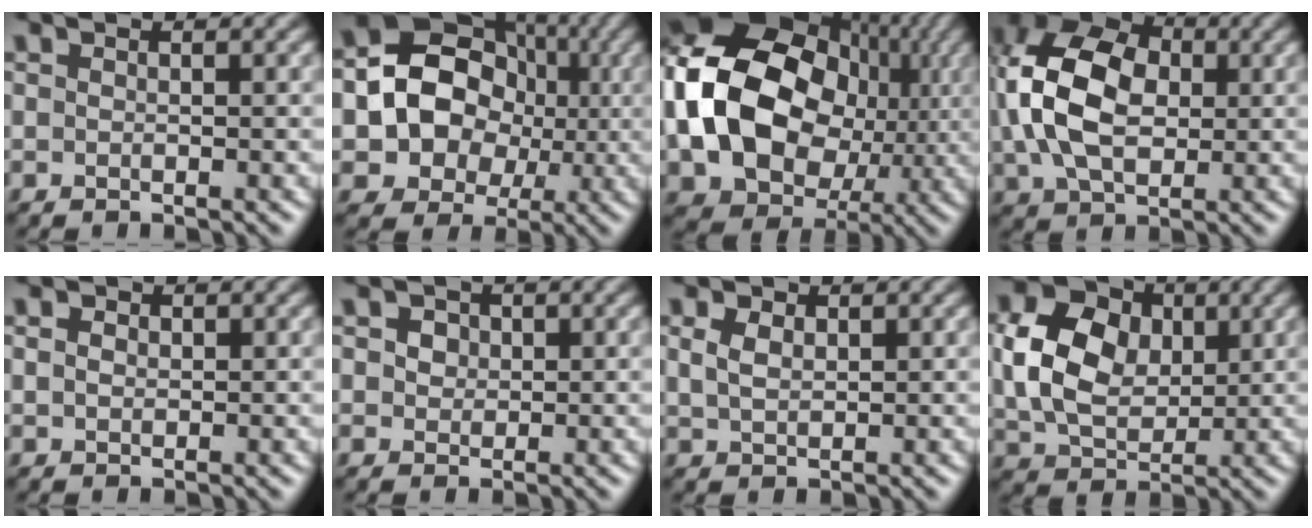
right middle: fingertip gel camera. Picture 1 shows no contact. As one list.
[{"total": 9.5, "force": [-0.1, 8.1, 5.0], "torque": [-0.061, 0.006, -0.016]}, {"total": 18.4, "force": [0.8, 14.2, 11.7], "torque": [-0.233, 0.001, 0.011]}, {"total": 10.7, "force": [1.1, 7.3, 7.8], "torque": [-0.179, 0.017, 0.010]}, {"total": 1.4, "force": [0.5, 1.1, 0.7], "torque": [-0.012, 0.003, 0.002]}, {"total": 2.3, "force": [1.0, 1.8, 1.1], "torque": [-0.018, 0.011, 0.004]}, {"total": 2.1, "force": [0.9, 1.4, 1.3], "torque": [-0.030, 0.000, 0.020]}, {"total": 8.7, "force": [1.4, 6.7, 5.4], "torque": [-0.127, 0.008, 0.031]}]